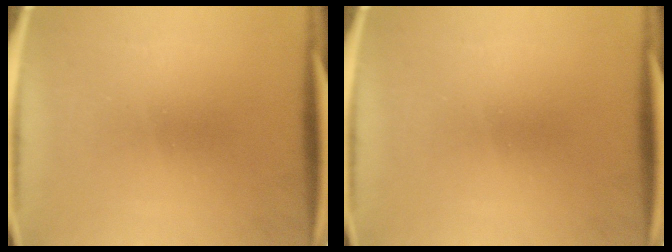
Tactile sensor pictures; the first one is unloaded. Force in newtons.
{"total": 0.0}